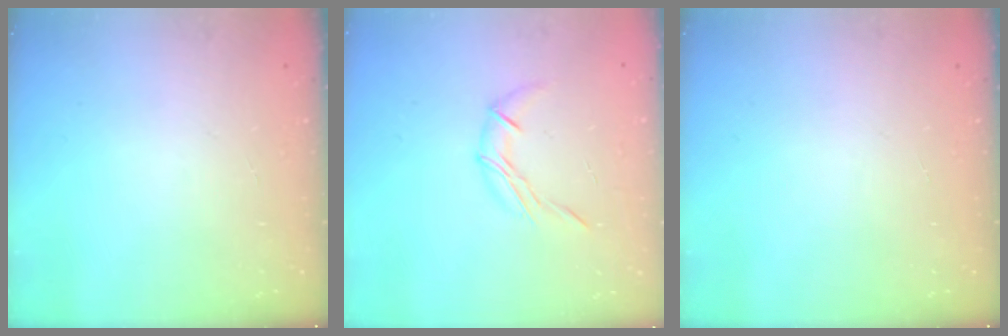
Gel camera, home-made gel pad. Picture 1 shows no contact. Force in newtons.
{"total": 6.5, "press": 6.4, "slide": 0.5}
{"total": 0.0}